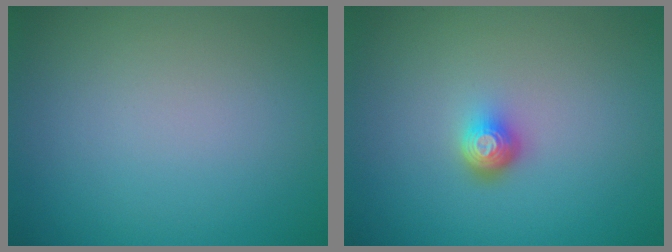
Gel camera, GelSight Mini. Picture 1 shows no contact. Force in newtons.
{"total": 2.0, "press": 1.4, "slide": 1.5}